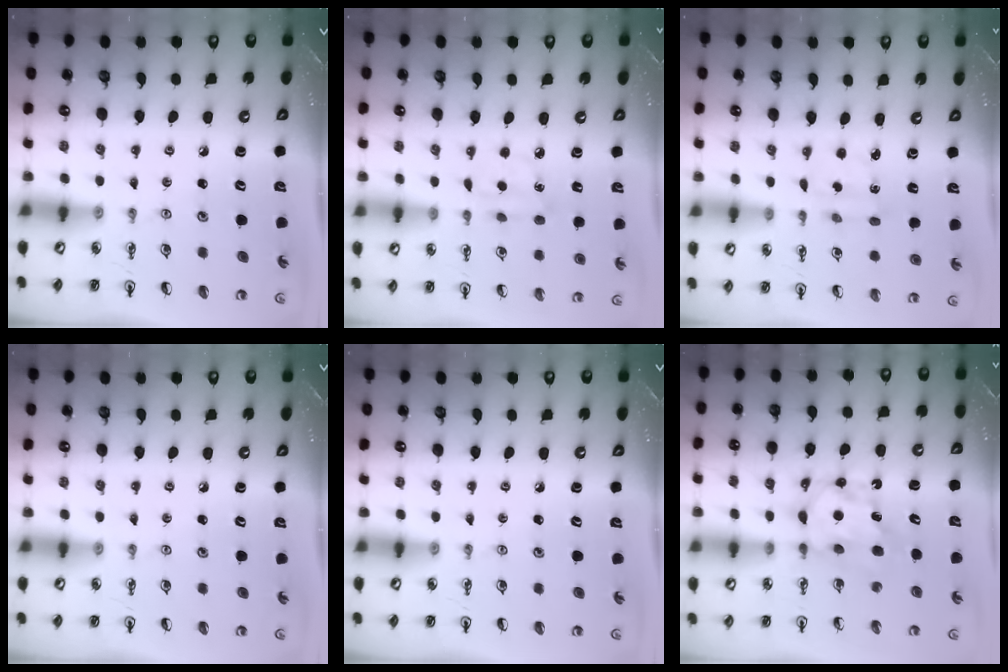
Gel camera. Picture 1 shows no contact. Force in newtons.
{"total": 5.1, "press": 5.1, "slide": 0.3}
{"total": 2.1, "press": 2.0, "slide": 0.6}
{"total": 0.0}
{"total": 0.0}
{"total": 6.2, "press": 6.2, "slide": 0.2}